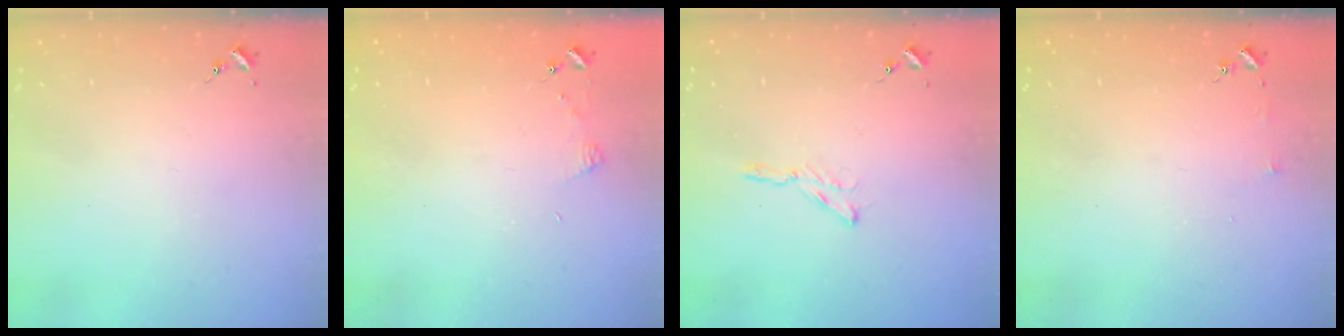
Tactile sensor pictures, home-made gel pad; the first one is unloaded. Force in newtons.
{"total": 3.9, "press": 3.9, "slide": 0.4}
{"total": 2.9, "press": 2.9, "slide": 0.3}
{"total": 3.0, "press": 3.0, "slide": 0.3}